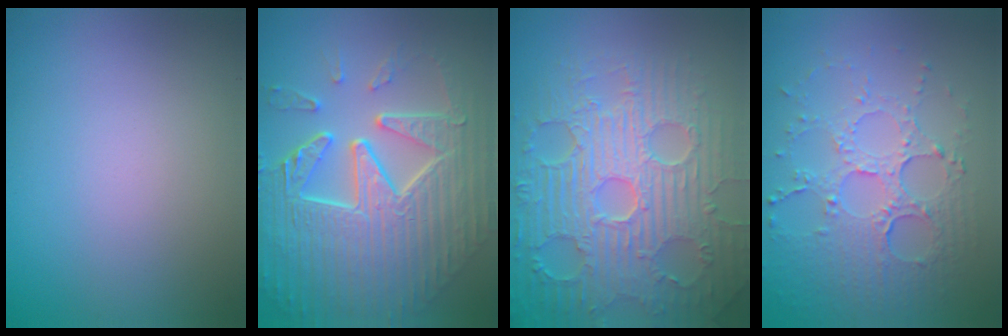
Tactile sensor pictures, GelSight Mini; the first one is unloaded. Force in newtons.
{"total": 10.3, "press": 7.0, "slide": 7.5}
{"total": 9.2, "press": 6.8, "slide": 6.2}
{"total": 5.5, "press": 3.8, "slide": 4.0}